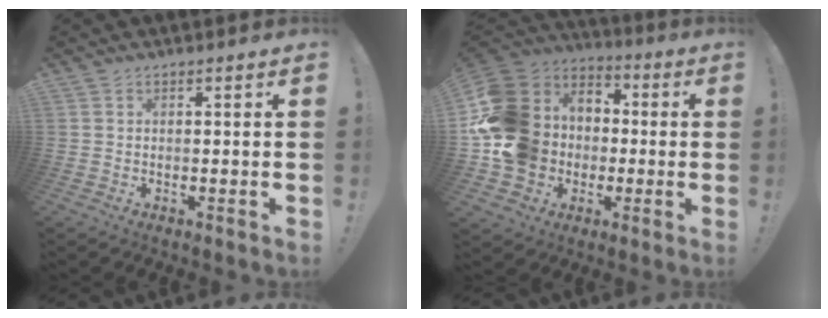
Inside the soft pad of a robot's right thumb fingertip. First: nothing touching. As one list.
[{"total": 20.2, "force": [-1.8, 17.9, 9.2], "torque": [-0.169, 0.018, 0.014]}]